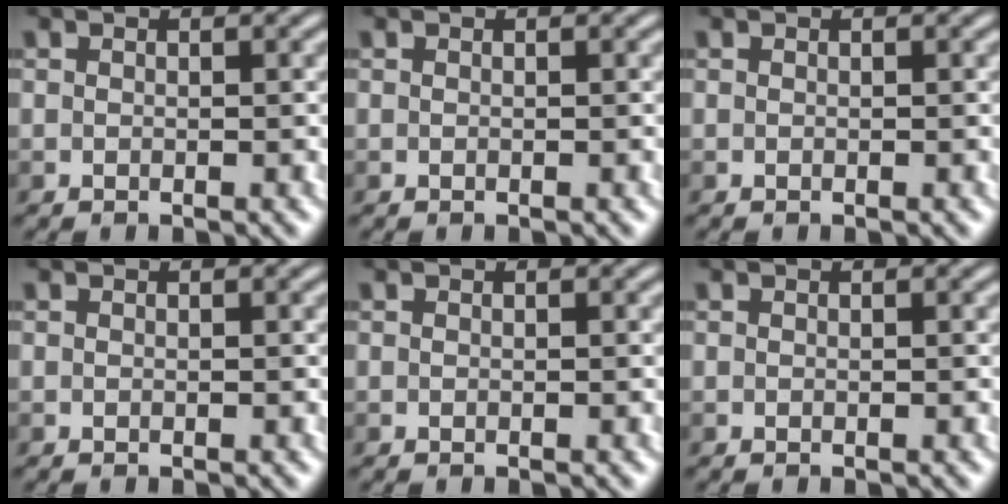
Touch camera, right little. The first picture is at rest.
{"total": 0.0}
{"total": 0.0}
{"total": 0.0}
{"total": 0.0}
{"total": 0.0}